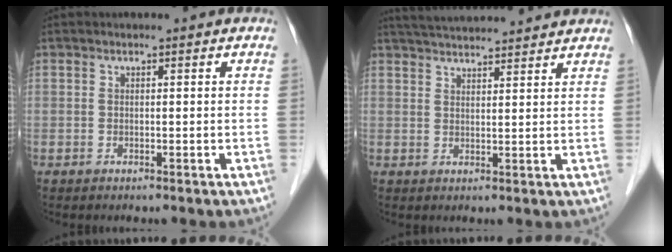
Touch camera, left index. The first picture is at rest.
{"total": 11.5, "force": [10.8, 0.6, 3.9], "torque": [-0.069, 0.032, 0.154]}